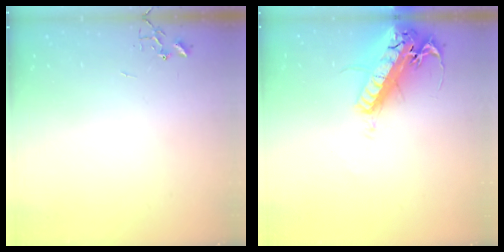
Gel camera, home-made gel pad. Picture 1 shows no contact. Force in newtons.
{"total": 26.2, "press": 25.6, "slide": 5.5}